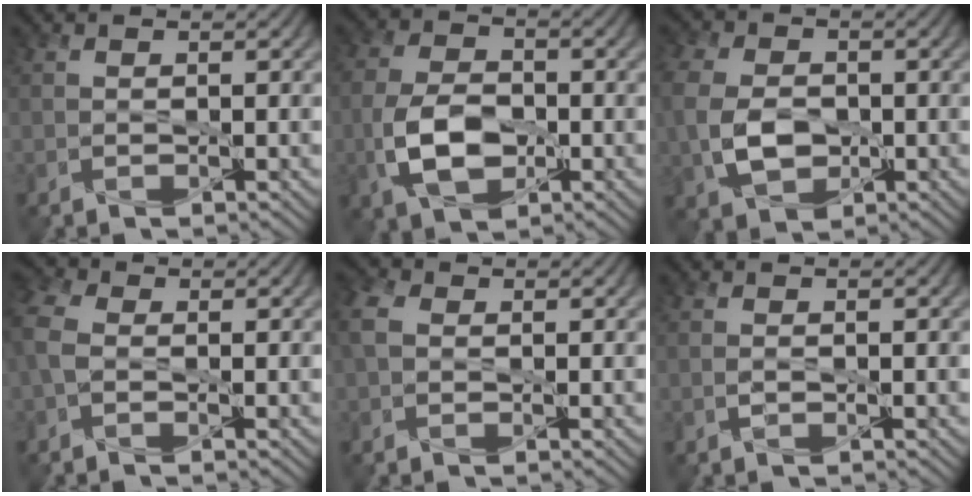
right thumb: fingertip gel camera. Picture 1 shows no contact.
{"total": 7.6, "force": [-2.4, 4.7, 5.5], "torque": [-0.128, -0.003, -0.050]}
{"total": 8.1, "force": [-1.3, 5.8, 5.6], "torque": [-0.158, -0.004, -0.032]}
{"total": 5.2, "force": [-0.5, 3.4, 3.9], "torque": [-0.116, 0.005, -0.017]}
{"total": 4.2, "force": [0.4, 3.0, 2.8], "torque": [-0.082, 0.011, 0.000]}
{"total": 1.0, "force": [-0.5, 0.5, 0.8], "torque": [-0.019, -0.001, -0.010]}